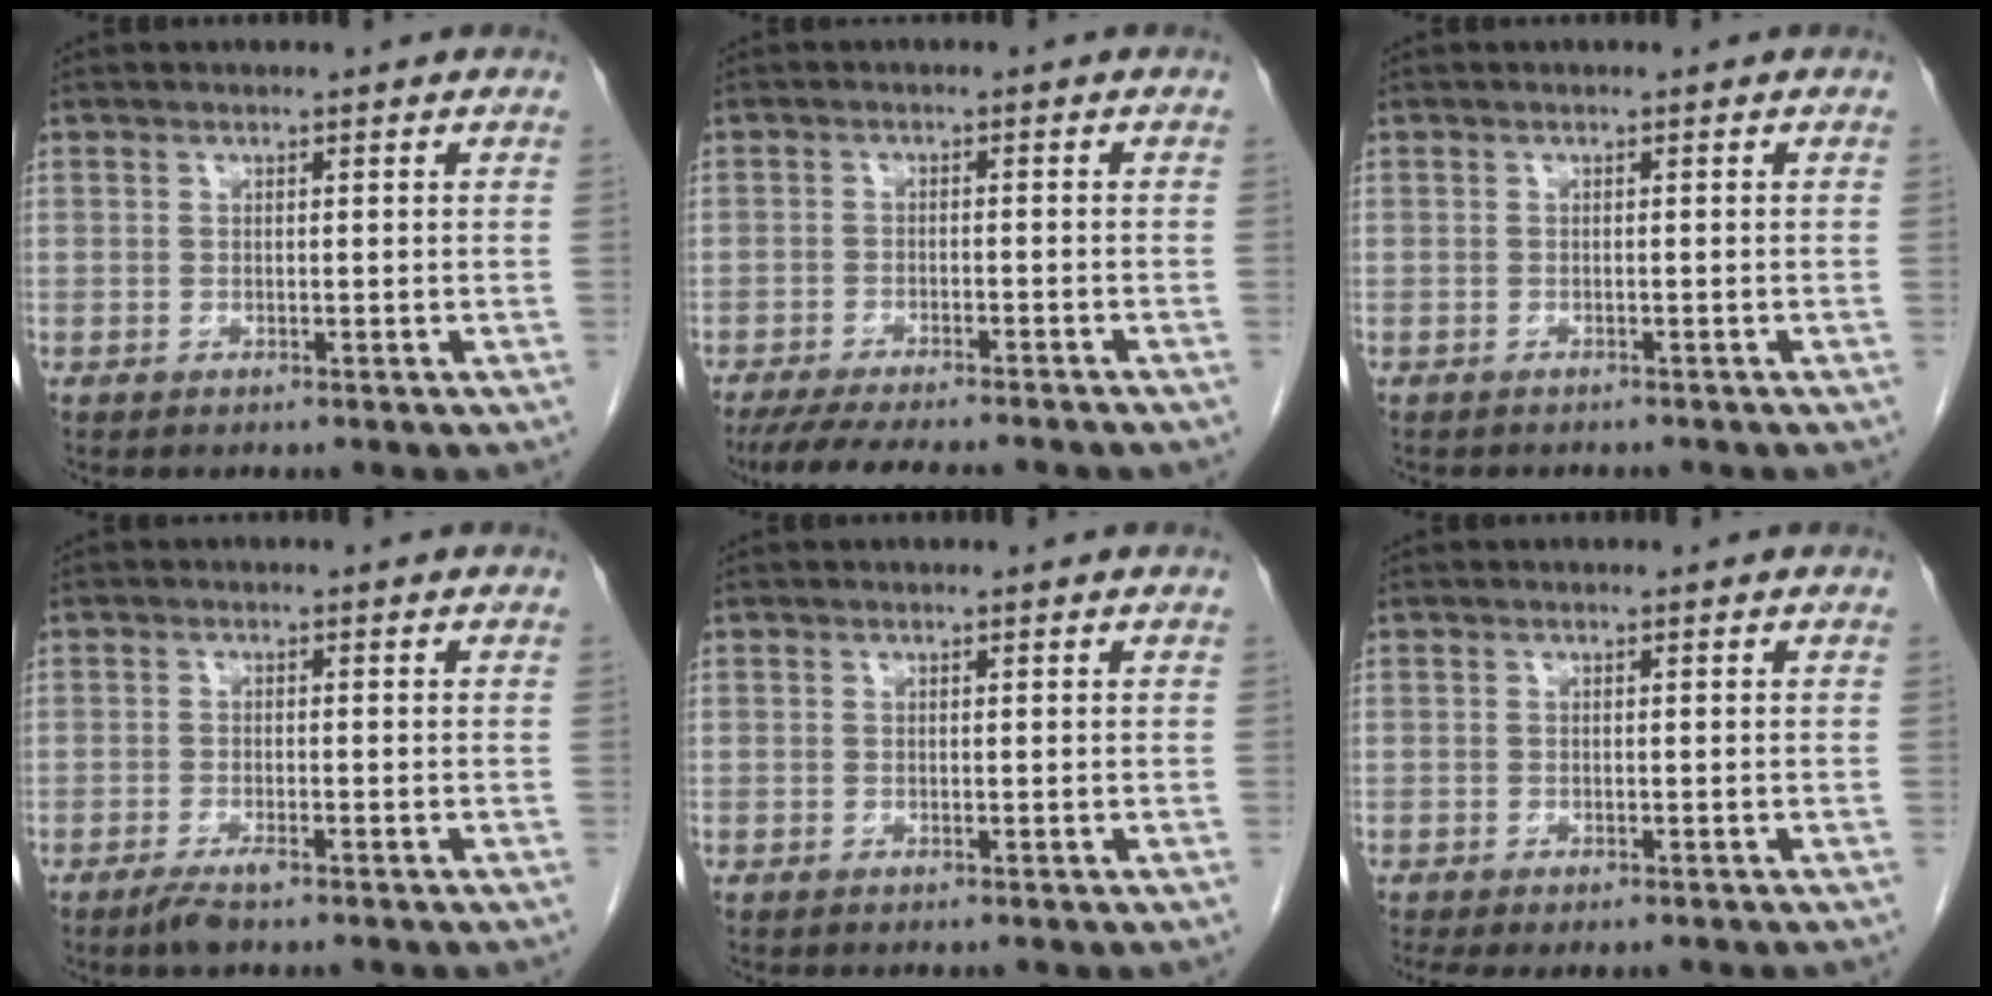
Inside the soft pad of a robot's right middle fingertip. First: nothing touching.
{"total": 13.1, "force": [-11.4, 1.6, 6.3], "torque": [-0.094, -0.021, -0.160]}
{"total": 3.3, "force": [-3.0, 0.8, 1.1], "torque": [-0.018, -0.006, -0.036]}
{"total": 2.8, "force": [-2.0, 0.5, 1.9], "torque": [-0.042, -0.005, -0.035]}
{"total": 0.0}
{"total": 3.9, "force": [-3.0, 1.4, 2.1], "torque": [-0.030, -0.013, -0.042]}